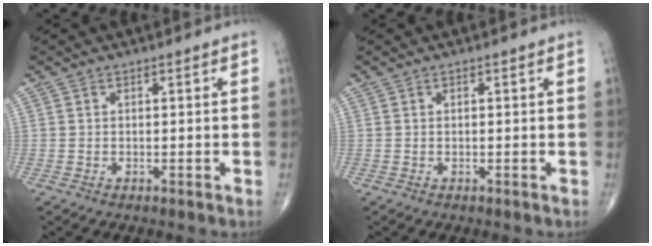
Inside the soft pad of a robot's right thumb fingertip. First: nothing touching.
{"total": 0.0}